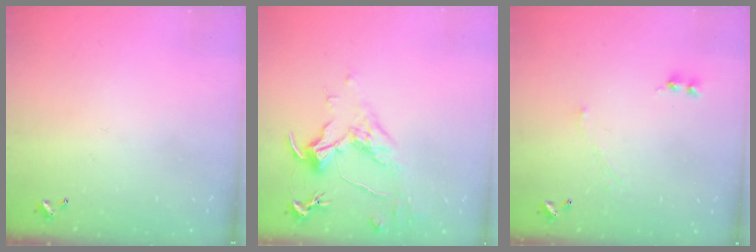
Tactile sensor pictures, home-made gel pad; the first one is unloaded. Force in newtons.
{"total": 1.6, "press": 1.4, "slide": 0.7}
{"total": 2.1, "press": 2.0, "slide": 0.7}